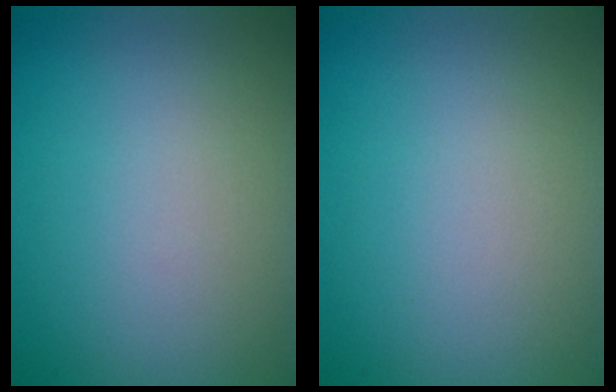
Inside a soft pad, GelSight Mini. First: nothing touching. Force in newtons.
{"total": 0.0}